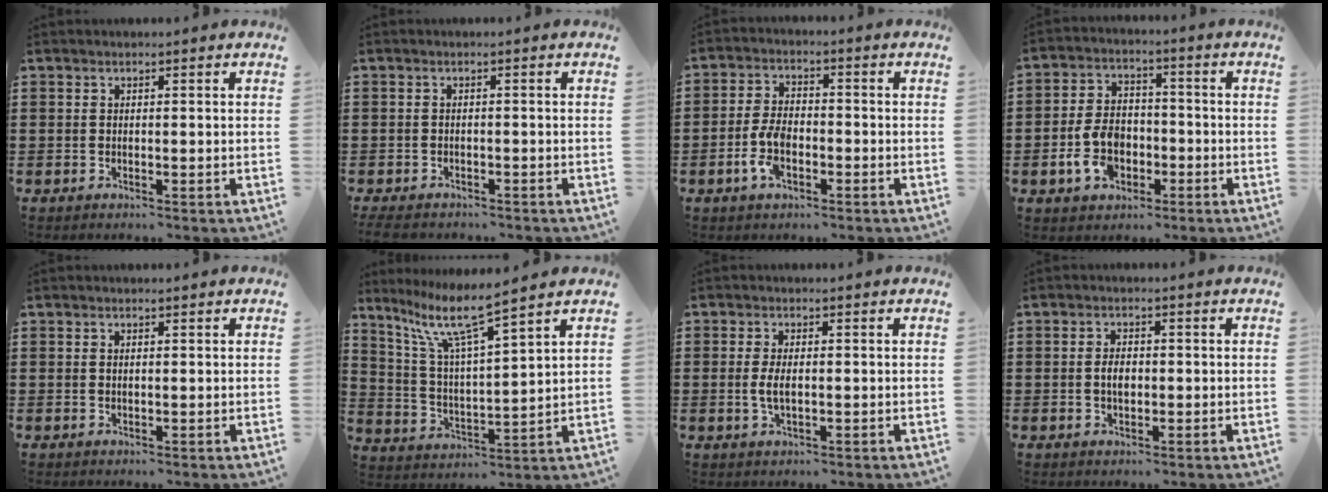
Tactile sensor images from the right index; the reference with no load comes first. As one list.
[{"total": 1.8, "force": [-1.7, 0.4, 0.4], "torque": [-0.019, -0.003, -0.038]}, {"total": 5.6, "force": [-2.0, 2.9, 4.3], "torque": [-0.109, -0.003, -0.045]}, {"total": 7.7, "force": [-2.4, 5.2, 5.2], "torque": [-0.120, 0.008, -0.047]}, {"total": 0.5, "force": [0.3, 0.1, 0.4], "torque": [-0.009, 0.000, 0.006]}, {"total": 9.0, "force": [6.9, 0.3, 5.7], "torque": [-0.131, -0.033, 0.120]}, {"total": 3.0, "force": [-0.1, 1.4, 2.7], "torque": [-0.068, -0.002, -0.006]}, {"total": 2.6, "force": [-0.1, 1.4, 2.2], "torque": [-0.036, 0.000, -0.005]}]